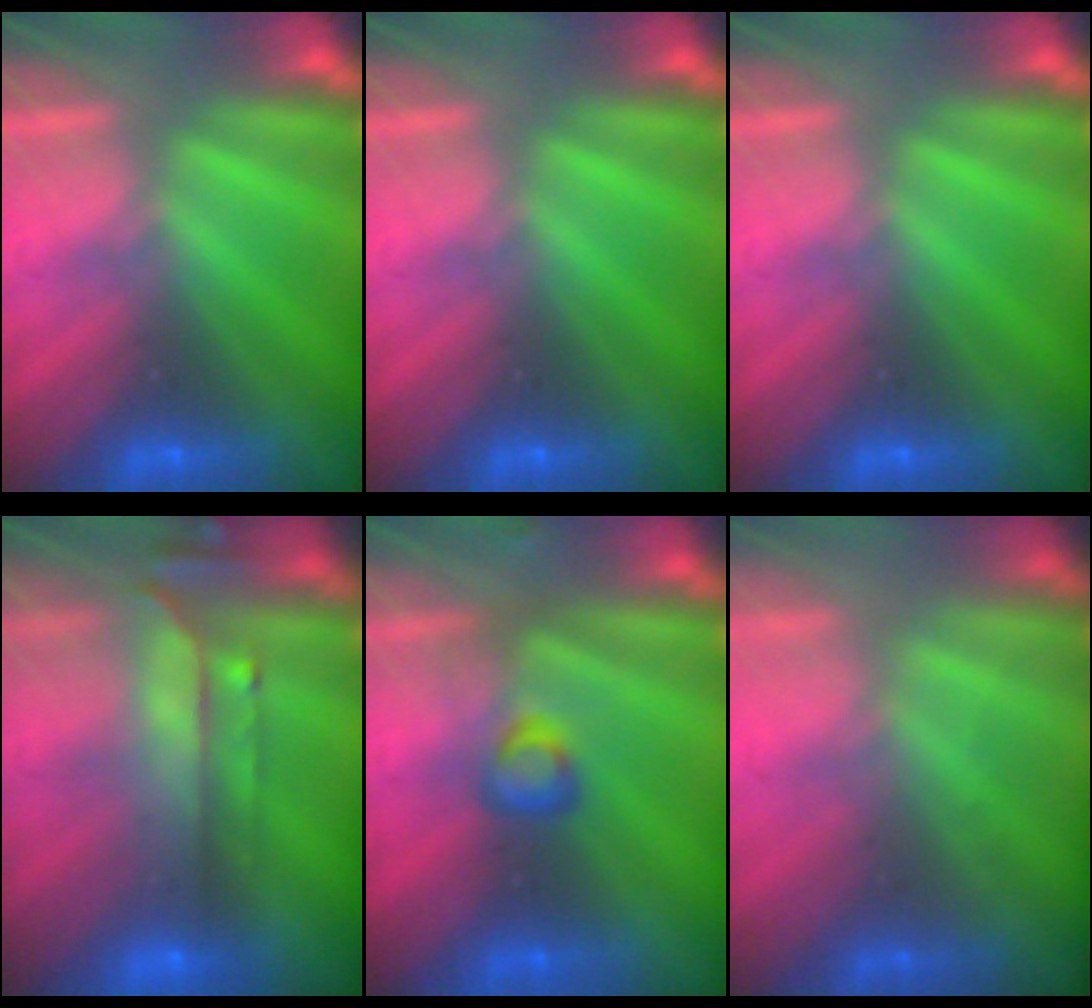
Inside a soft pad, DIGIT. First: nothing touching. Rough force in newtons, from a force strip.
{"total": 0.0}
{"total": 0.0}
{"total": 7.5}
{"total": 2.7}
{"total": 1.4}